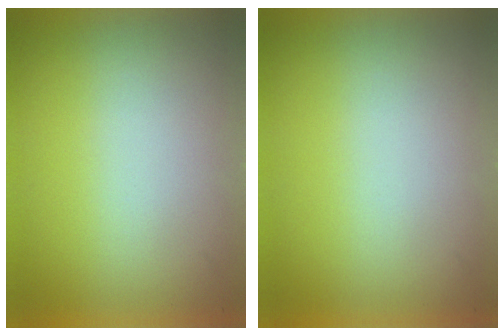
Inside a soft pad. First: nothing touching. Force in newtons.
{"total": 0.0}